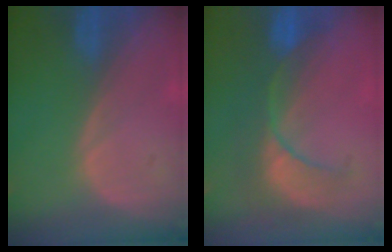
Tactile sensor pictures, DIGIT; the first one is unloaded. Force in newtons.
{"total": 8.4, "press": 8.1, "slide": 2.3}